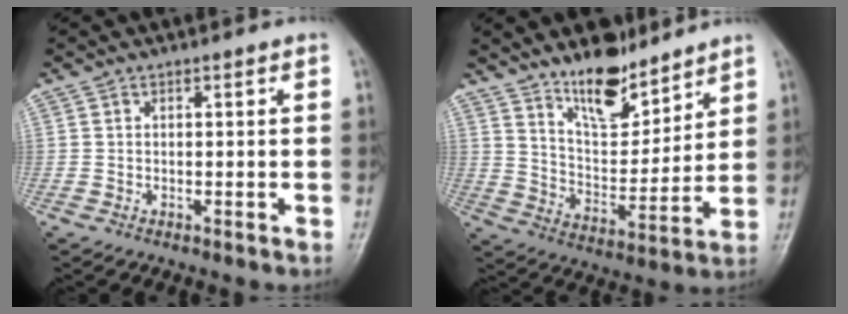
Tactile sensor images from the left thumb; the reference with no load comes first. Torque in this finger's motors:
{"motor_torque": [0.05, 0.07, 0.35, -0.12, 0.06]}